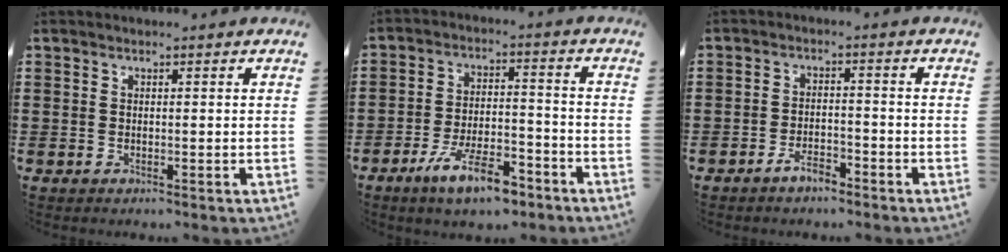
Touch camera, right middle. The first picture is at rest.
{"total": 9.0, "force": [-6.3, 2.5, 6.0], "torque": [-0.116, 0.009, -0.117]}
{"total": 3.3, "force": [-2.8, 1.0, 1.5], "torque": [-0.034, 0.007, -0.057]}